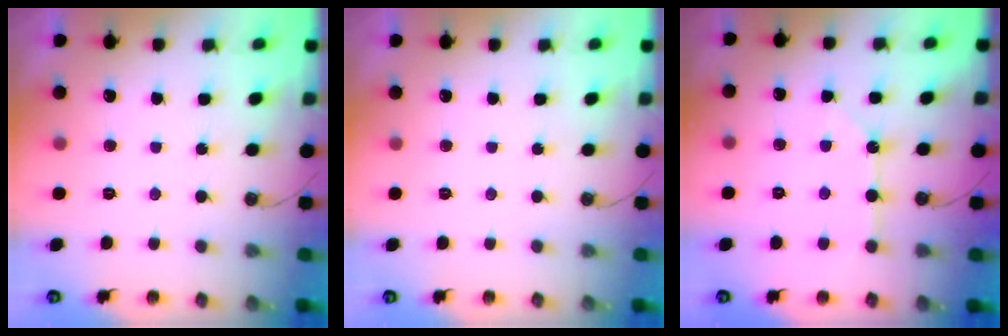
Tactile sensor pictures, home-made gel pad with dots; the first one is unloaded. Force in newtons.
{"total": 0.0}
{"total": 9.6, "press": 9.5, "slide": 1.0}